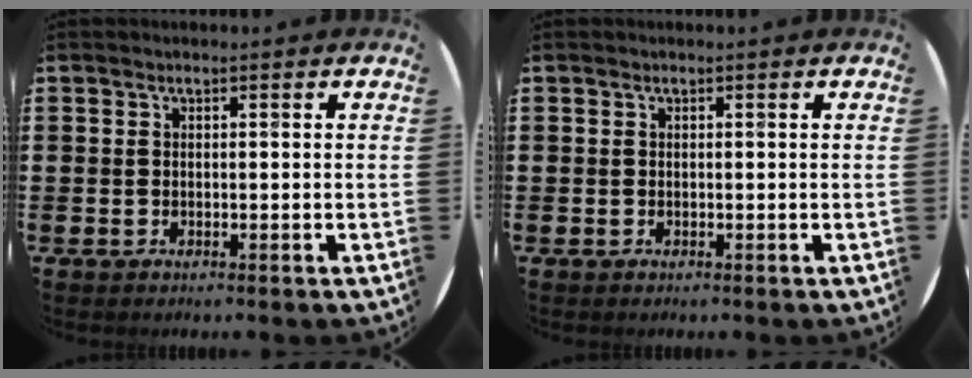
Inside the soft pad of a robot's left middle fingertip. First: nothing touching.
{"total": 0.0}